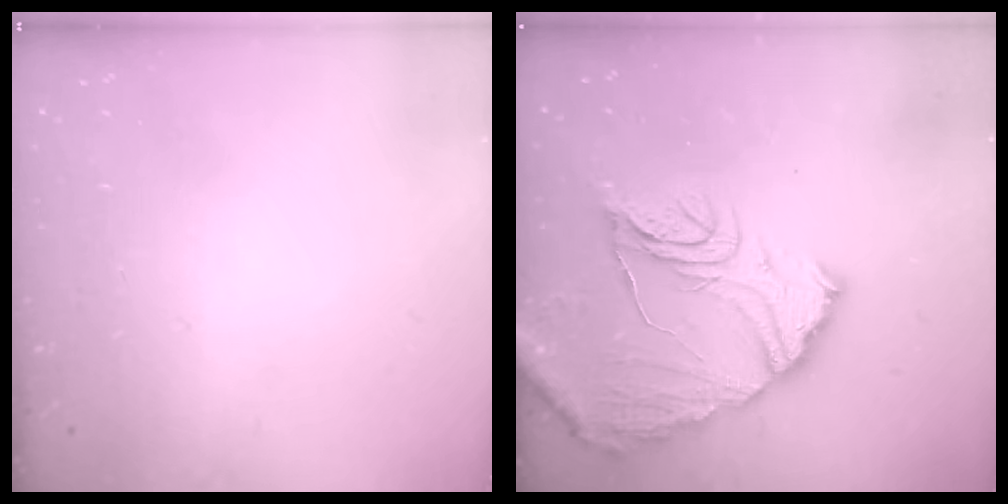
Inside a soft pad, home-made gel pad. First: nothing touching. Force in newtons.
{"total": 16.2, "press": 16.1, "slide": 1.8}